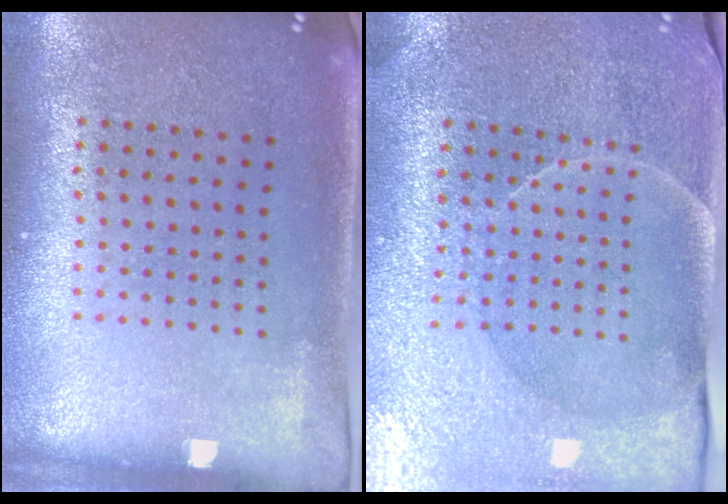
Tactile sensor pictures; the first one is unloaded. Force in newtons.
{"total": 3.8, "press": 3.7, "slide": 0.8}